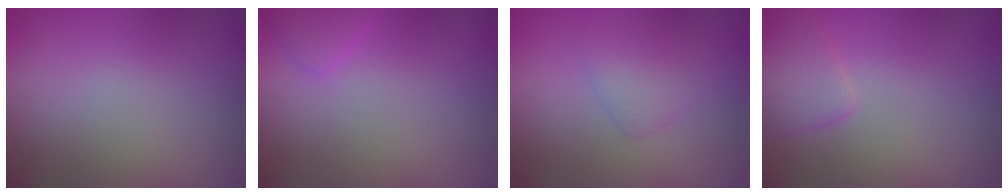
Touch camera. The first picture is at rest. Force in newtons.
{"total": 1.4, "press": 1.4, "slide": 0.1}
{"total": 2.5, "press": 2.5, "slide": 0.1}
{"total": 2.3, "press": 2.3, "slide": 0.2}